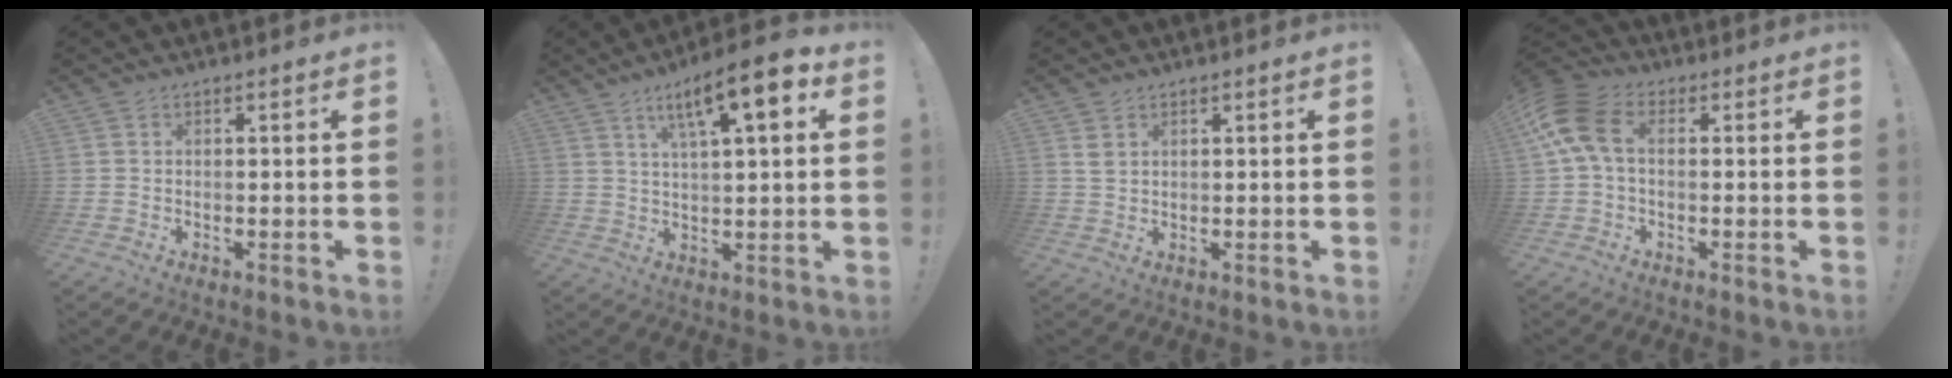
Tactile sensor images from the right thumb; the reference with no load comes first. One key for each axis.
{"total": 12.1, "fx": 5.5, "fy": 2.6, "fz": 10.4, "tx": -0.156, "ty": -0.025, "tz": 0.082}
{"total": 2.6, "fx": 1.5, "fy": 1.7, "fz": 1.3, "tx": -0.012, "ty": -0.008, "tz": 0.026}
{"total": 11.3, "fx": 1.9, "fy": 6.7, "fz": 8.9, "tx": -0.186, "ty": 0.006, "tz": 0.042}